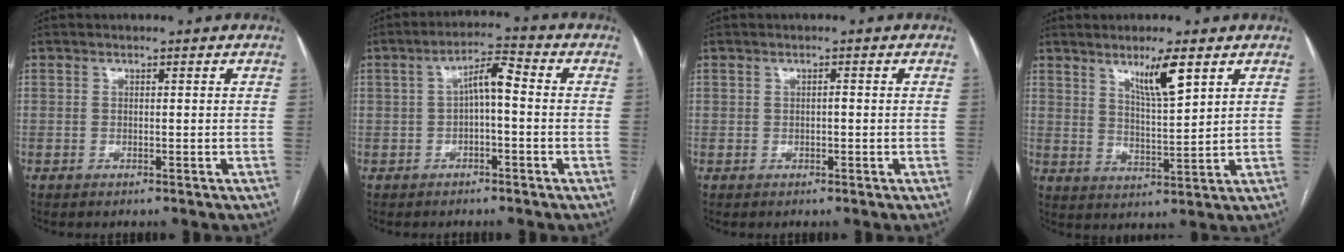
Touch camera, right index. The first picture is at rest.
{"total": 5.3, "force": [0.1, 1.5, 5.0], "torque": [-0.092, 0.026, -0.001]}
{"total": 0.7, "force": [0.0, 0.4, 0.6], "torque": [-0.011, 0.002, -0.001]}
{"total": 7.0, "force": [4.2, 0.6, 5.6], "torque": [-0.100, -0.011, 0.075]}